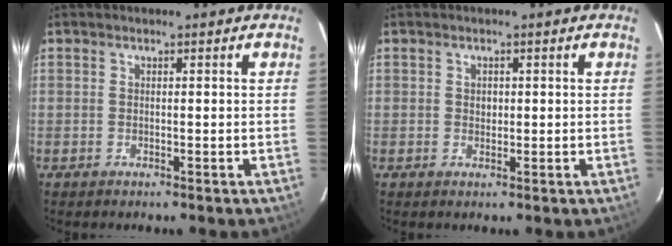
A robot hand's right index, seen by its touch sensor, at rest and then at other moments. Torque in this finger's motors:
{"motor_torque": [0.03, 0.02, 0.01, 0.02]}